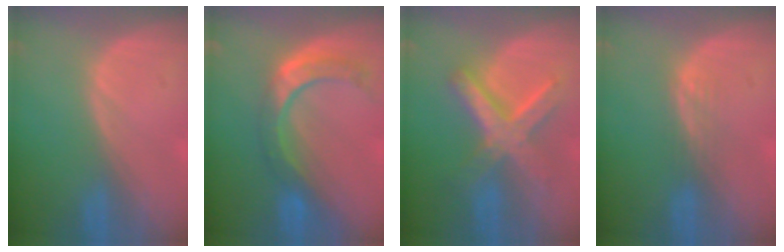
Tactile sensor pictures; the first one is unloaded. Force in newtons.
{"total": 8.4, "press": 7.2, "slide": 4.4}
{"total": 8.7, "press": 8.7, "slide": 0.8}
{"total": 1.9, "press": 1.9, "slide": 0.3}